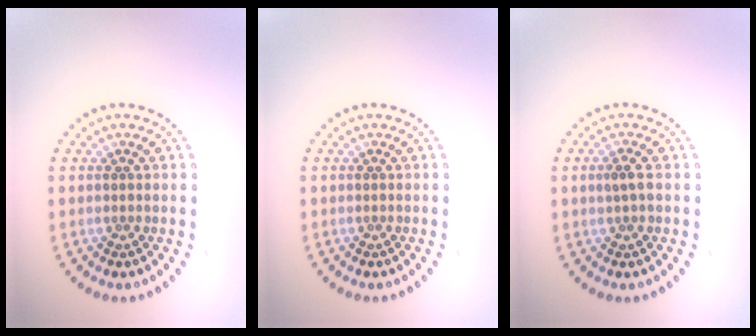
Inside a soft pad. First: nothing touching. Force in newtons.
{"total": 0.0}
{"total": 1.3, "press": 1.3, "slide": 0.3}